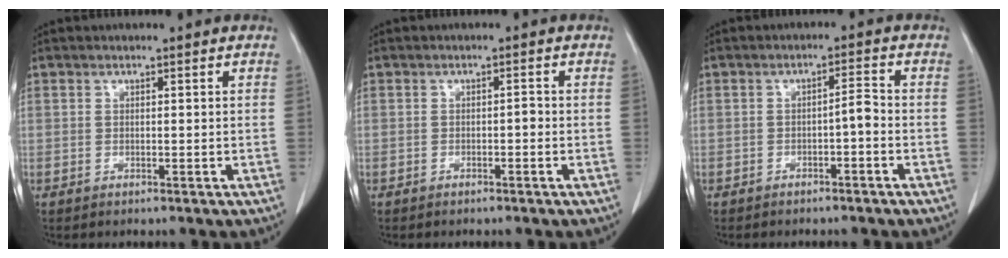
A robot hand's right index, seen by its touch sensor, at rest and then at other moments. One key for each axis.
{"total": 0.8, "fx": -0.4, "fy": 0.2, "fz": 0.7, "tx": -0.011, "ty": 0.003, "tz": -0.006}
{"total": 2.4, "fx": -1.1, "fy": 0.4, "fz": 2.1, "tx": -0.033, "ty": 0.005, "tz": -0.016}